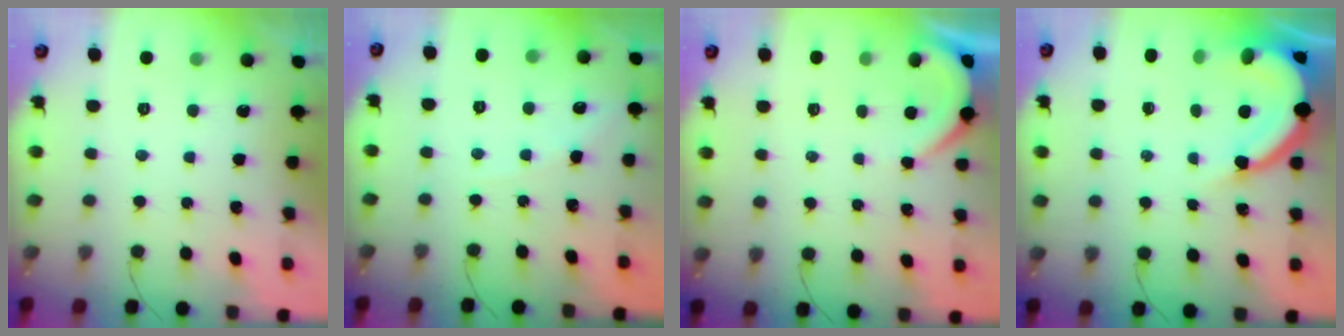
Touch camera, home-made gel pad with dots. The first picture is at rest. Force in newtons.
{"total": 3.6, "press": 3.6, "slide": 0.5}
{"total": 2.7, "press": 2.7, "slide": 0.3}
{"total": 10.6, "press": 10.5, "slide": 1.2}